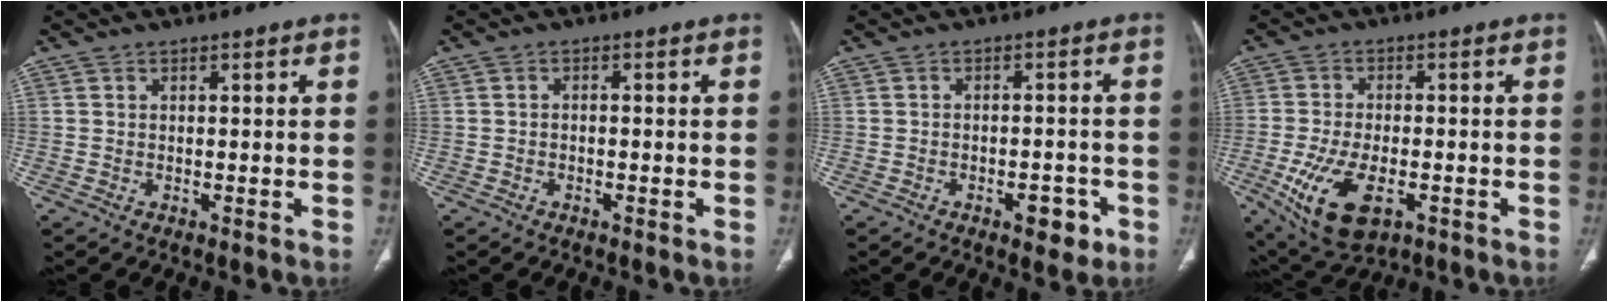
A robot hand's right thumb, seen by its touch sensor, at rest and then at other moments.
{"total": 0.7, "force": [-0.4, 0.4, 0.4], "torque": [-0.006, 0.006, -0.009]}
{"total": 4.8, "force": [-2.5, 2.4, 3.3], "torque": [-0.027, 0.013, -0.028]}
{"total": 12.3, "force": [-4.4, 6.4, 9.6], "torque": [-0.186, 0.002, -0.065]}